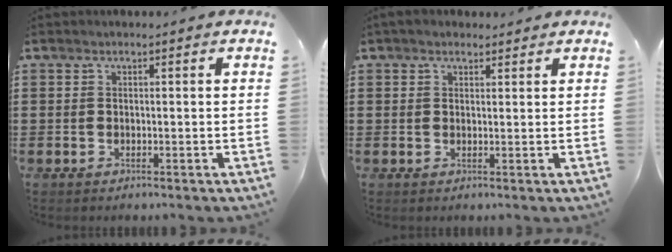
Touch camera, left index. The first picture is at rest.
{"total": 1.7, "force": [1.4, 0.9, 0.3], "torque": [-0.009, 0.007, 0.026]}